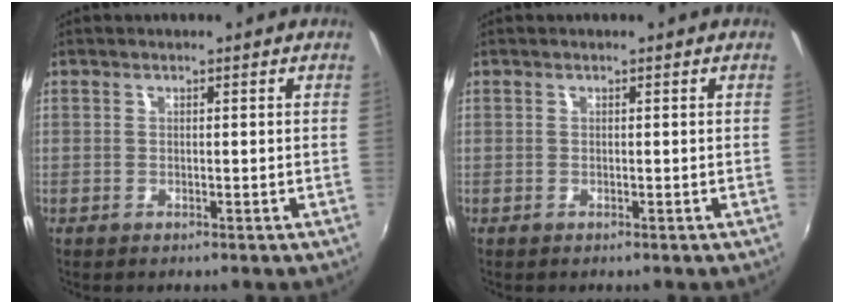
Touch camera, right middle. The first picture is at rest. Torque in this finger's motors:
{"motor_torque": [-0.07, 0.11, -0.02, 0.00]}